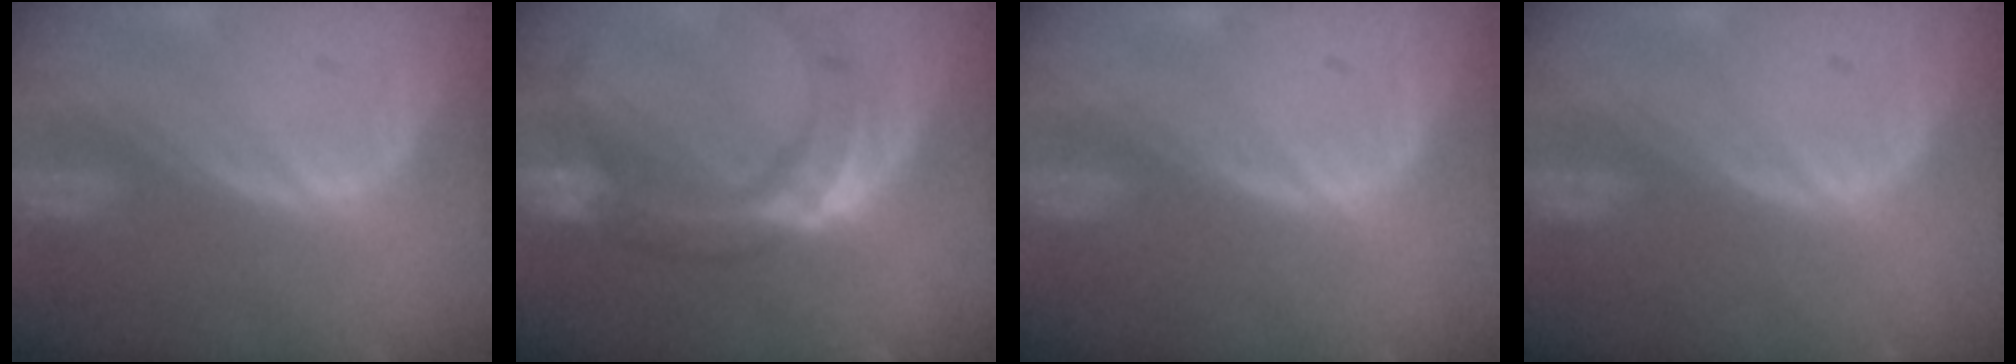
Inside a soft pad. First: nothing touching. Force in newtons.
{"total": 11.5, "press": 9.8, "slide": 6.1}
{"total": 0.0}
{"total": 0.0}